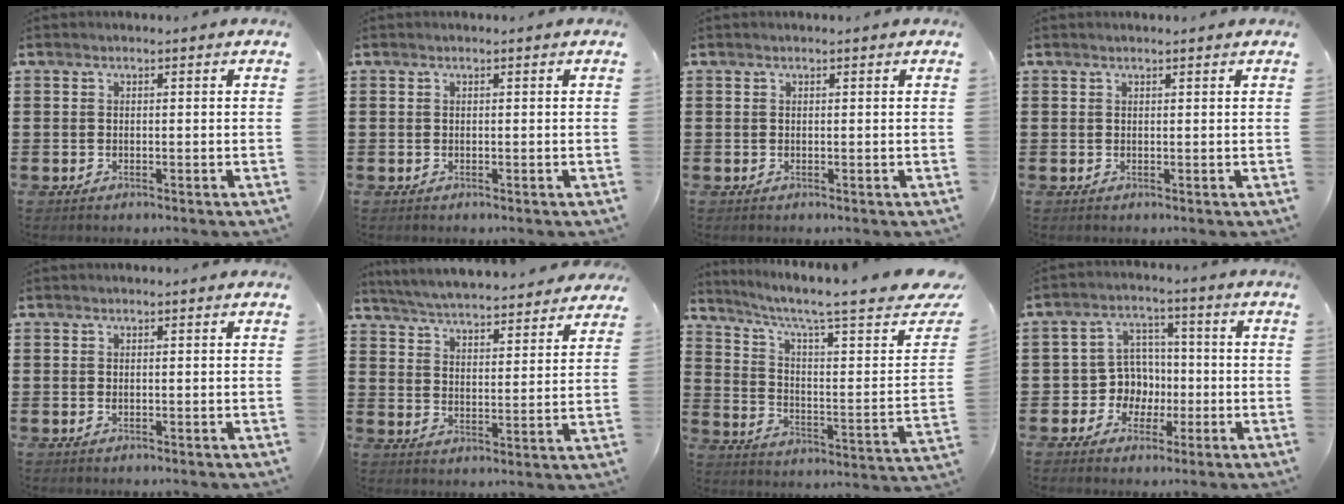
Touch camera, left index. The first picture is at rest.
{"total": 0.0}
{"total": 0.0}
{"total": 0.6, "force": [0.5, 0.0, 0.3], "torque": [-0.006, -0.001, 0.011]}
{"total": 0.0}
{"total": 5.4, "force": [5.4, -0.4, 0.7], "torque": [-0.041, -0.039, 0.091]}
{"total": 7.1, "force": [5.4, 0.7, 4.6], "torque": [-0.102, -0.041, 0.083]}
{"total": 6.3, "force": [-0.7, 6.0, 1.7], "torque": [-0.052, 0.016, -0.011]}